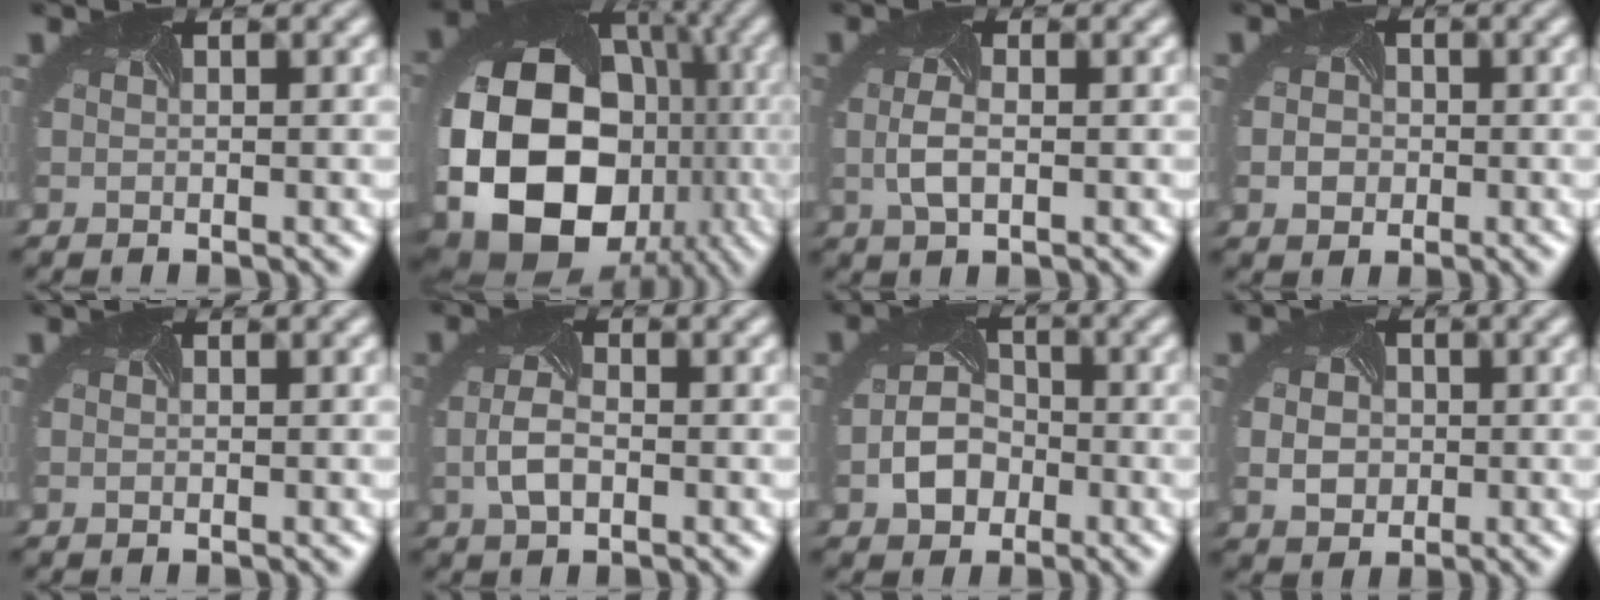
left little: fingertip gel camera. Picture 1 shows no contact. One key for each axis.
{"total": 20.5, "fx": -3.6, "fy": 15.9, "fz": 12.4, "tx": -0.243, "ty": -0.062, "tz": -0.056}
{"total": 2.1, "fx": -0.1, "fy": 0.7, "fz": 2.0, "tx": -0.055, "ty": -0.003, "tz": -0.004}
{"total": 3.5, "fx": 0.0, "fy": 2.7, "fz": 2.1, "tx": -0.030, "ty": 0.008, "tz": -0.007}
{"total": 0.0}
{"total": 2.6, "fx": -0.5, "fy": 1.3, "fz": 2.2, "tx": -0.060, "ty": -0.003, "tz": -0.009}
{"total": 3.5, "fx": -1.4, "fy": 2.6, "fz": 2.0, "tx": -0.038, "ty": -0.003, "tz": -0.026}
{"total": 4.9, "fx": 0.0, "fy": 3.8, "fz": 3.1, "tx": -0.044, "ty": 0.008, "tz": -0.008}